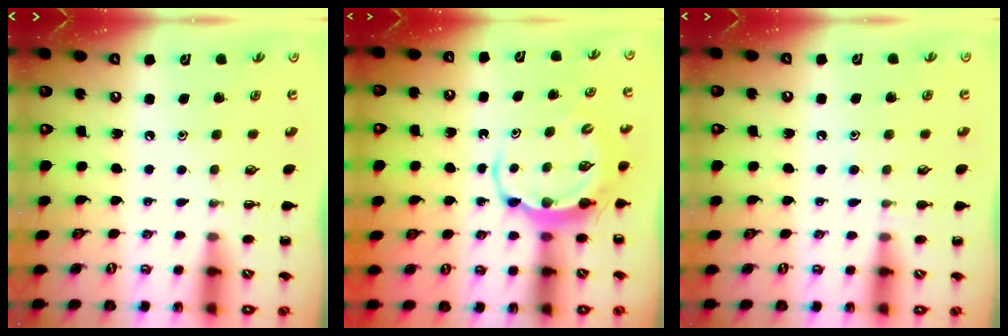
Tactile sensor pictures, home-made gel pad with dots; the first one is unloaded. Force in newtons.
{"total": 5.4, "press": 5.3, "slide": 0.5}
{"total": 6.6, "press": 6.3, "slide": 2.0}